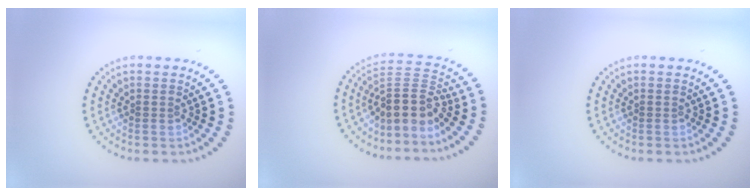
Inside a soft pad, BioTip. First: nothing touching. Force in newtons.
{"total": 3.9, "press": 2.8, "slide": 2.7}
{"total": 0.0}